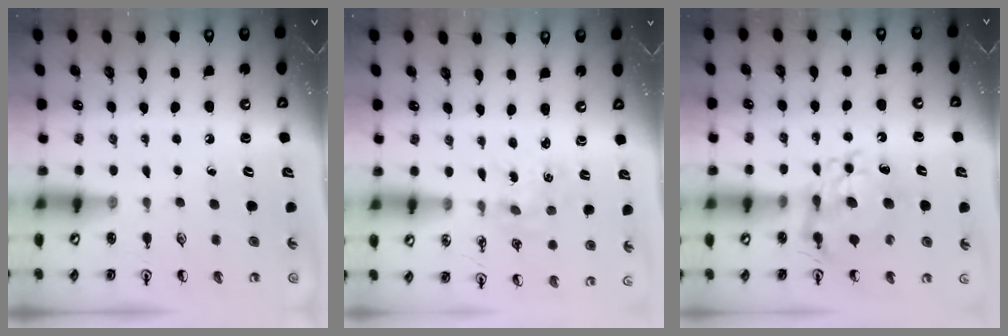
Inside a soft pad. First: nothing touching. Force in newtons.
{"total": 1.6, "press": 1.6, "slide": 0.3}
{"total": 10.9, "press": 10.8, "slide": 1.4}